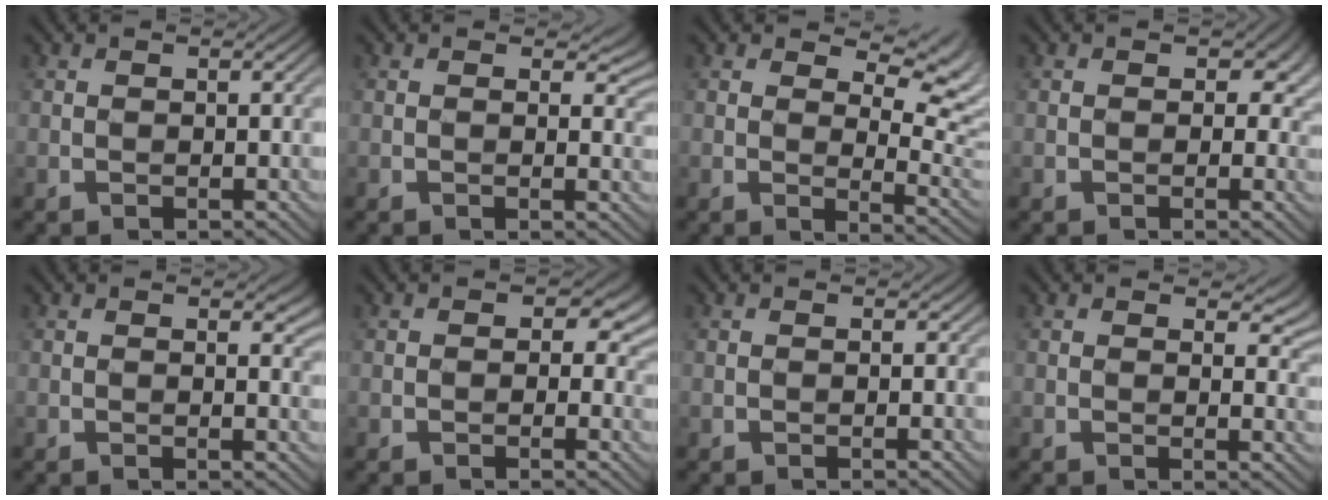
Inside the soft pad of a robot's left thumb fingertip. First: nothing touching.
{"total": 3.9, "force": [2.0, 2.3, 2.4], "torque": [-0.034, -0.005, 0.025]}
{"total": 10.5, "force": [4.7, 5.1, 7.9], "torque": [-0.120, 0.000, 0.072]}
{"total": 4.4, "force": [1.0, 3.2, 2.9], "torque": [-0.038, -0.003, 0.002]}
{"total": 2.3, "force": [1.1, 1.2, 1.6], "torque": [-0.022, -0.006, 0.014]}
{"total": 4.9, "force": [0.9, 3.5, 3.2], "torque": [-0.037, -0.001, -0.001]}
{"total": 0.0}
{"total": 4.7, "force": [2.5, 2.7, 3.0], "torque": [-0.043, -0.005, 0.036]}